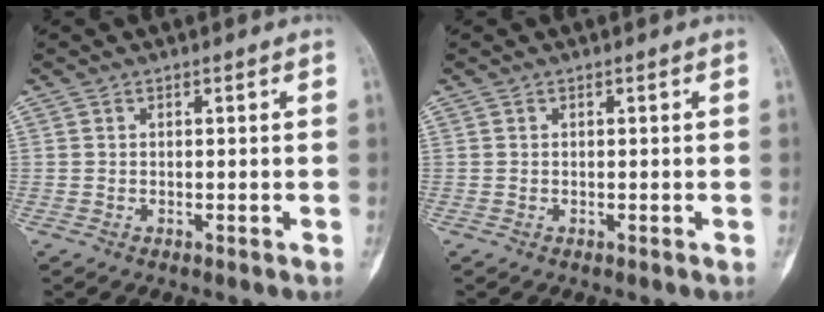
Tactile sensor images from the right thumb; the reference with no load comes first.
{"total": 0.0}